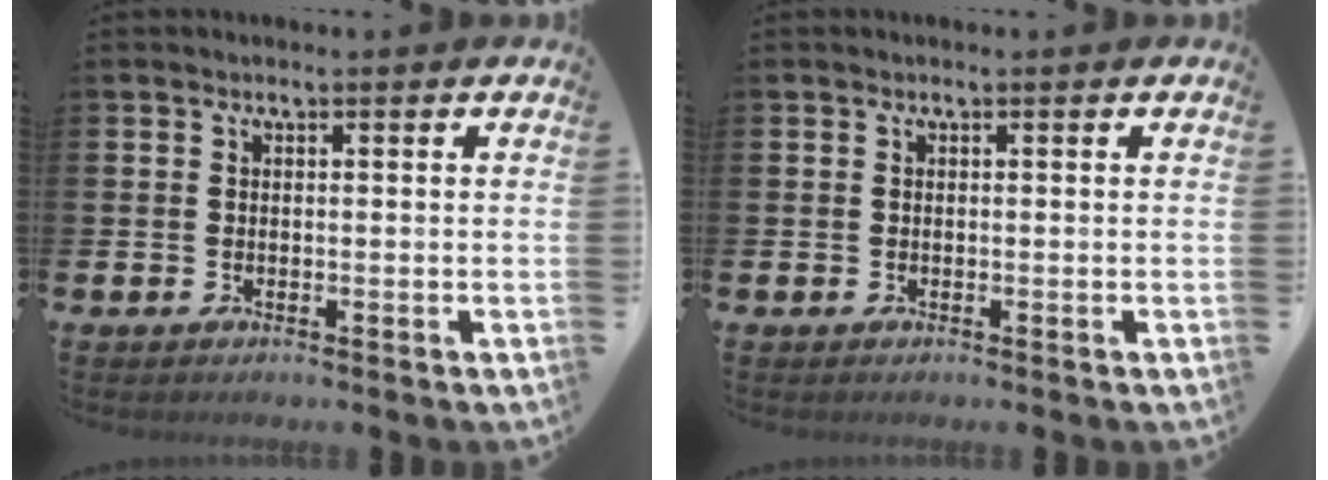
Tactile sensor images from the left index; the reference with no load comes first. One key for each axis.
{"total": 0.0}